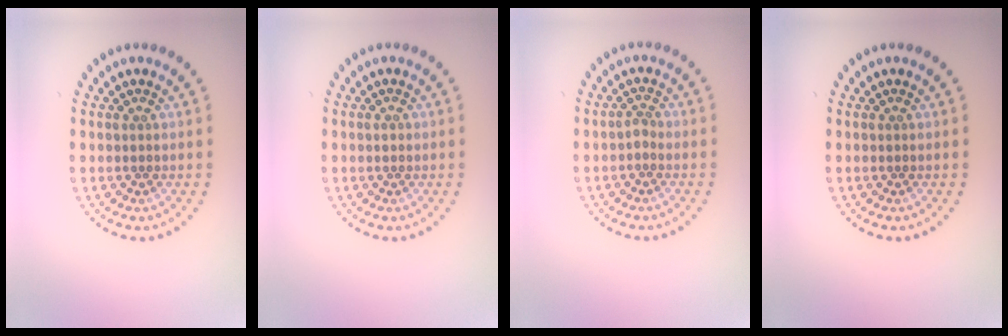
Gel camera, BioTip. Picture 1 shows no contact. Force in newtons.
{"total": 0.8, "press": 0.8, "slide": 0.2}
{"total": 0.9, "press": 0.7, "slide": 0.6}
{"total": 0.0}